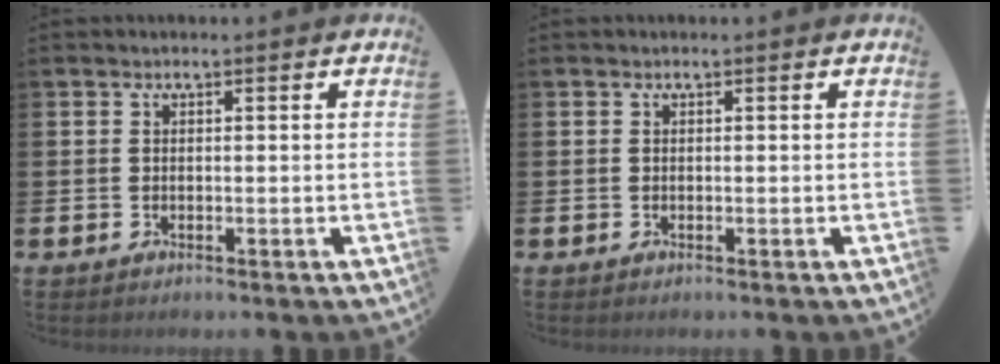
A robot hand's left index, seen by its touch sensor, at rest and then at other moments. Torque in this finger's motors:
{"motor_torque": [0.00, 0.00, 0.00, 0.01]}